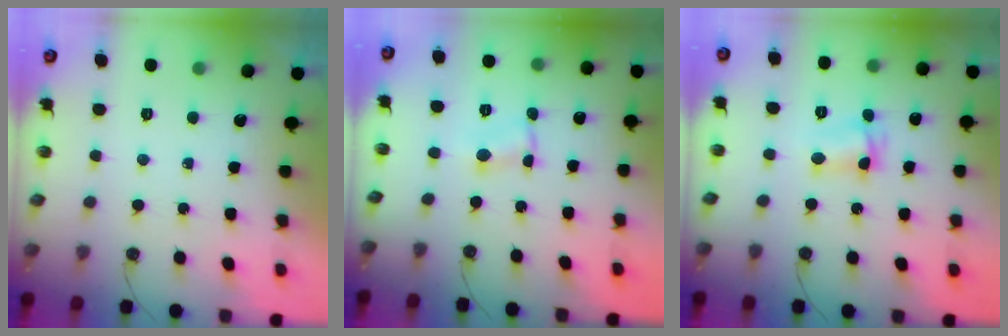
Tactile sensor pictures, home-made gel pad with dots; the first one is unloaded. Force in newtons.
{"total": 1.3, "press": 1.3, "slide": 0.2}
{"total": 4.0, "press": 3.9, "slide": 0.9}